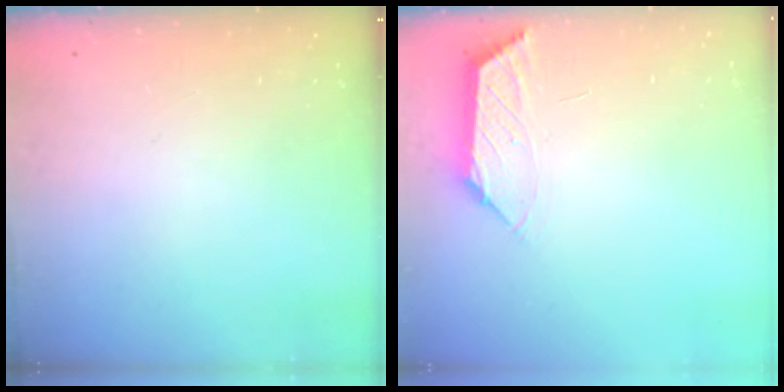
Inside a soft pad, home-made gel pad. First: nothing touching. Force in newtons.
{"total": 1.2, "press": 1.2, "slide": 0.4}